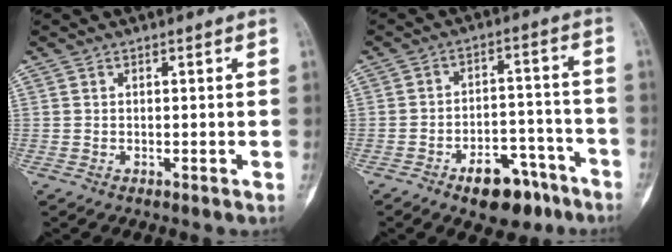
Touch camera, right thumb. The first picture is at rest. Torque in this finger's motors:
{"motor_torque": [1.43, 0.98, 0.60, -0.77, 0.17]}